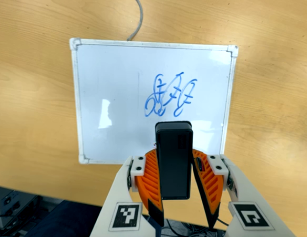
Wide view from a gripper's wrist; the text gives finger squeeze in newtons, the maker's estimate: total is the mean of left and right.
{"total": 6.4, "left": 5.9, "right": 6.9}